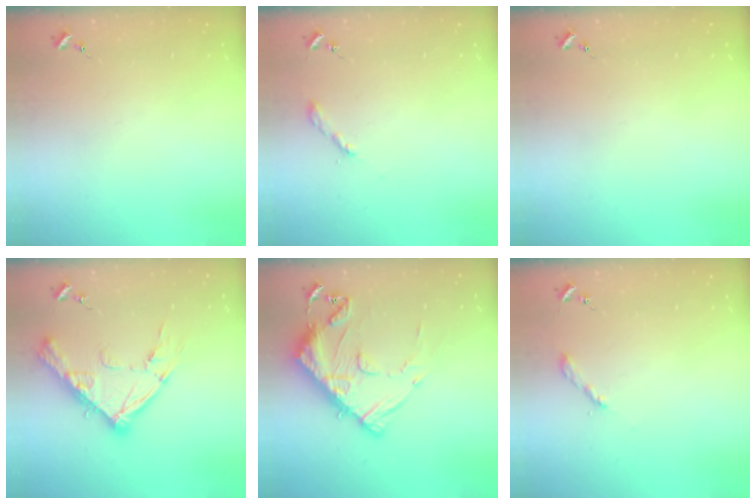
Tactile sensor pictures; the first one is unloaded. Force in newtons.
{"total": 2.0, "press": 2.0, "slide": 0.2}
{"total": 0.0}
{"total": 16.4, "press": 16.3, "slide": 1.4}
{"total": 14.8, "press": 14.7, "slide": 1.5}
{"total": 2.0, "press": 2.0, "slide": 0.2}